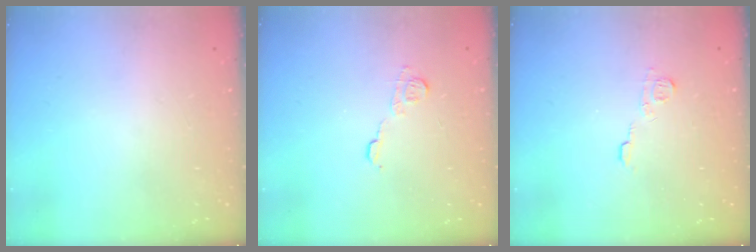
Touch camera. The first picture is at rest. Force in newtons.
{"total": 6.8, "press": 6.8, "slide": 0.5}
{"total": 6.0, "press": 6.0, "slide": 0.7}